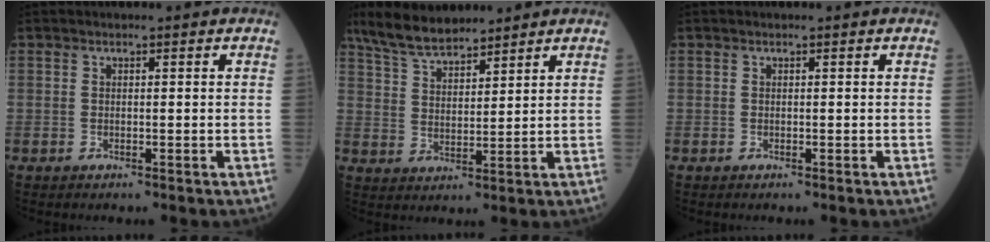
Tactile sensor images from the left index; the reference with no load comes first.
{"total": 8.2, "force": [7.2, 2.0, 3.5], "torque": [-0.076, 0.012, 0.140]}
{"total": 0.0}